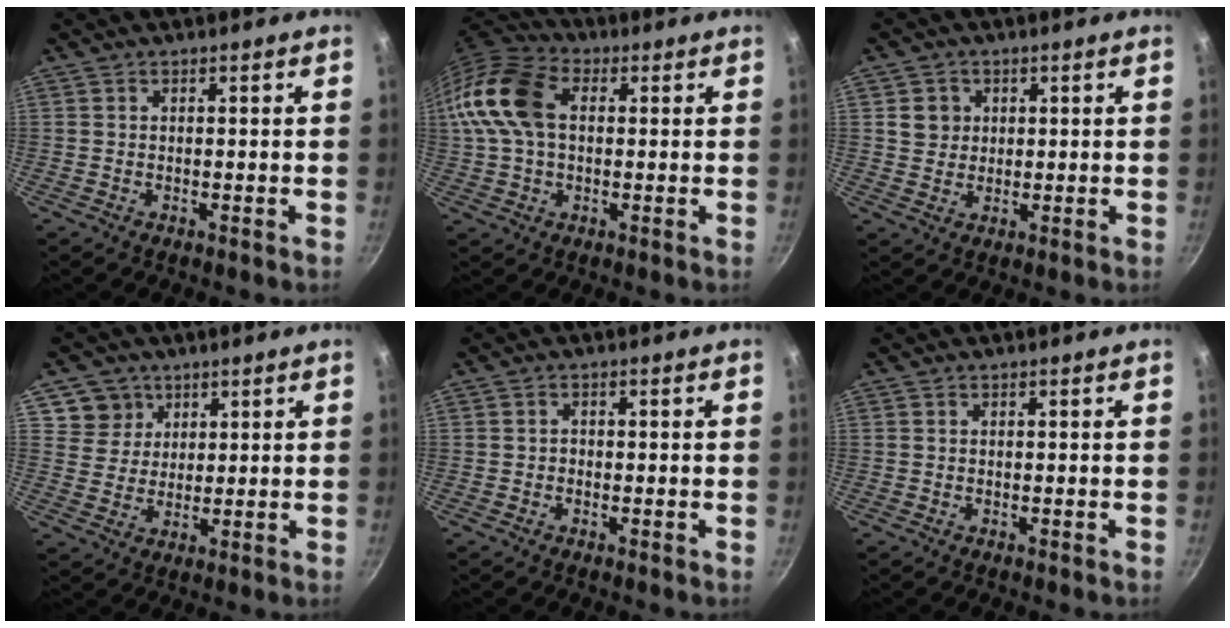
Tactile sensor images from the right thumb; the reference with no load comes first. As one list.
[{"total": 14.1, "force": [1.9, 9.4, 10.4], "torque": [-0.195, 0.026, 0.018]}, {"total": 4.2, "force": [1.1, 3.9, 1.1], "torque": [0.007, 0.003, 0.019]}, {"total": 6.1, "force": [3.2, 5.2, 0.5], "torque": [0.027, -0.004, 0.057]}, {"total": 0.9, "force": [-0.3, 0.7, 0.3], "torque": [-0.006, 0.002, -0.007]}, {"total": 0.0}]